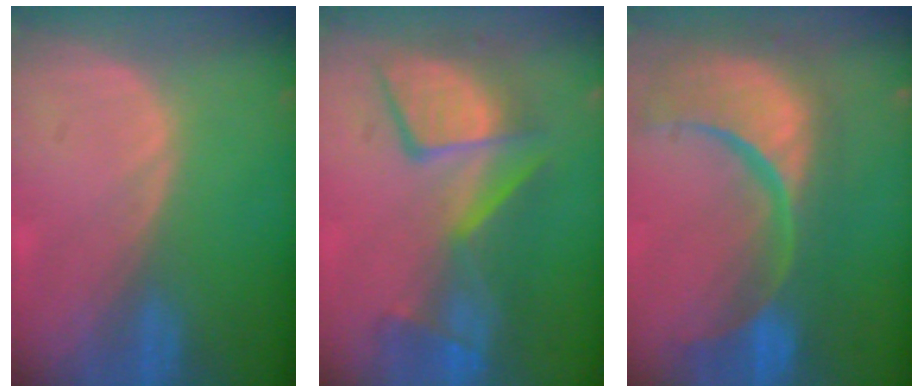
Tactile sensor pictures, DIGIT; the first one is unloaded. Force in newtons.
{"total": 10.0, "press": 9.6, "slide": 2.7}
{"total": 15.3, "press": 12.1, "slide": 9.4}